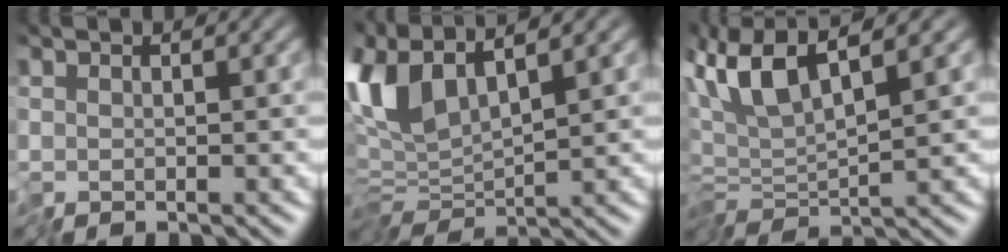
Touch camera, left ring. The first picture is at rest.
{"total": 7.6, "force": [3.2, 3.3, 6.0], "torque": [-0.146, 0.005, 0.052]}
{"total": 5.1, "force": [1.7, 1.6, 4.5], "torque": [-0.097, 0.012, 0.026]}